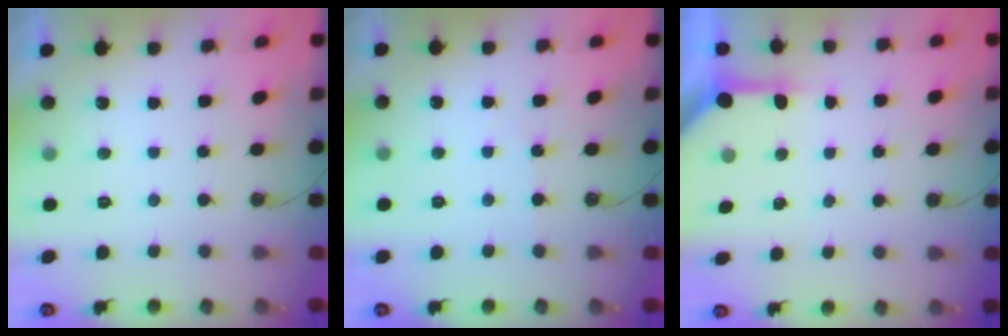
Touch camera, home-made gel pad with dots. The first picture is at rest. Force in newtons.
{"total": 2.3, "press": 2.3, "slide": 0.4}
{"total": 3.6, "press": 3.5, "slide": 0.5}